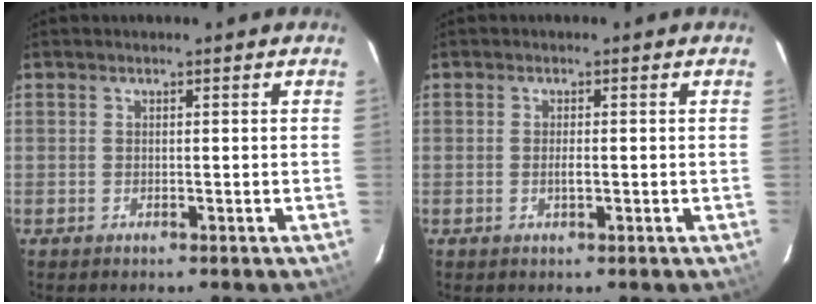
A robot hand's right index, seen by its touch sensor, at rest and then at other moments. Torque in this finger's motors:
{"motor_torque": [0.27, -0.10, 0.08, 0.04]}